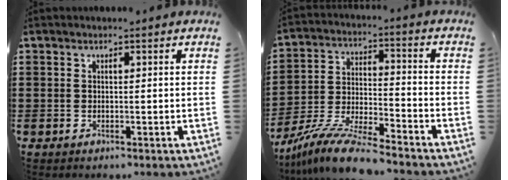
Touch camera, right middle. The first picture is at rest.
{"total": 10.5, "force": [-9.5, 0.4, 4.4], "torque": [-0.087, 0.012, -0.186]}